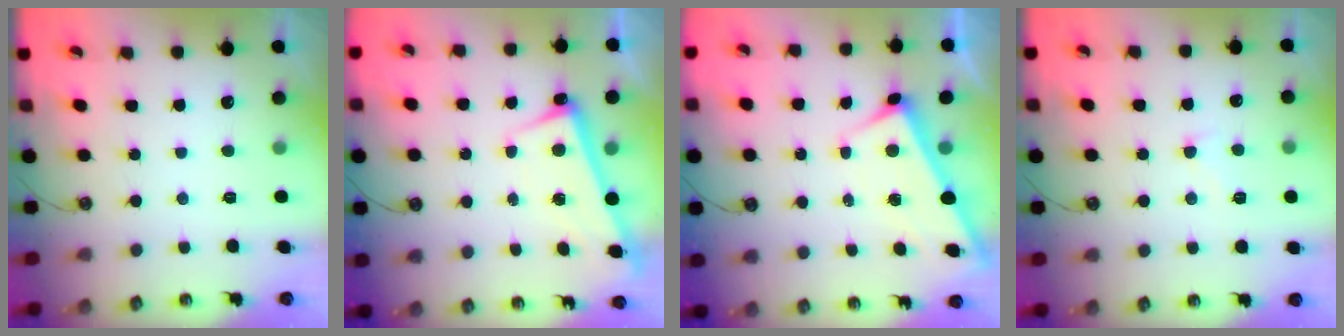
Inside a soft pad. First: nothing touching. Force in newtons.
{"total": 2.6, "press": 2.5, "slide": 0.7}
{"total": 4.7, "press": 4.7, "slide": 0.1}
{"total": 2.0, "press": 1.9, "slide": 0.6}